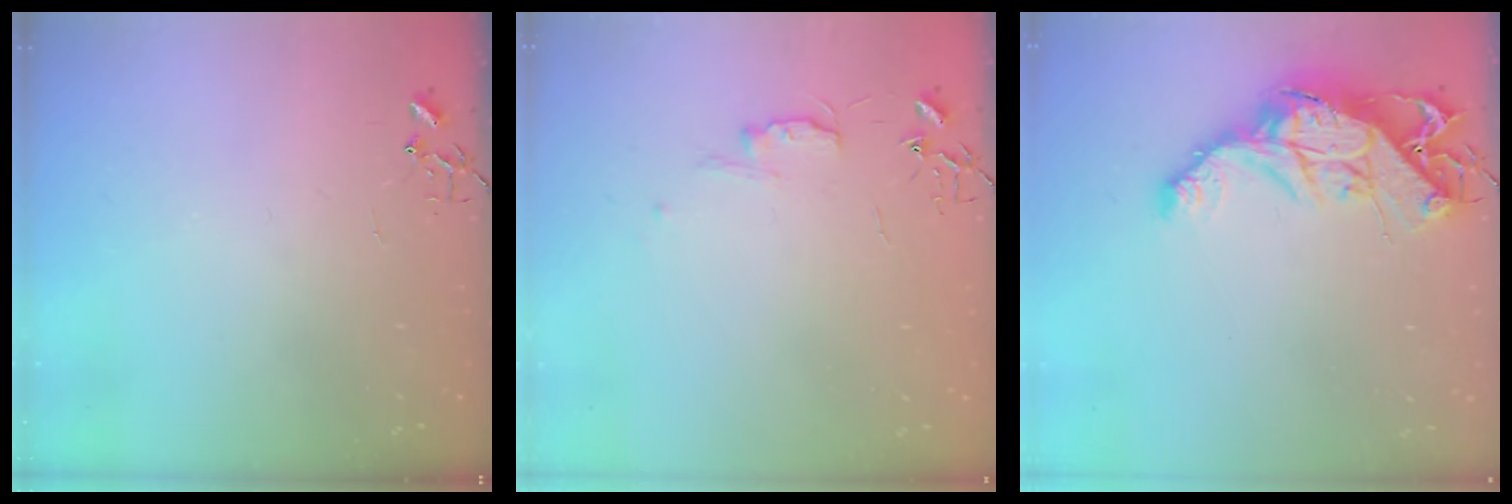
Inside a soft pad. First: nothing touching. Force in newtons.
{"total": 5.8, "press": 5.7, "slide": 0.7}
{"total": 16.1, "press": 16.0, "slide": 1.6}